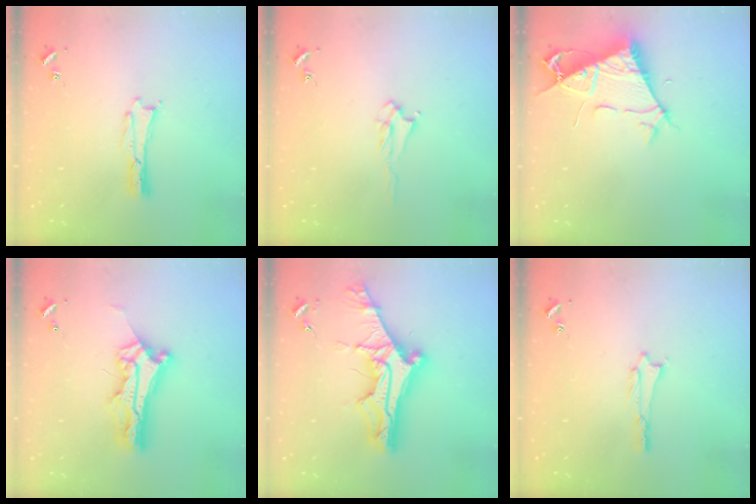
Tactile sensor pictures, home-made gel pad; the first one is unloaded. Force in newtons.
{"total": 3.1, "press": 3.1, "slide": 0.5}
{"total": 7.7, "press": 7.7, "slide": 0.8}
{"total": 10.1, "press": 10.0, "slide": 0.7}
{"total": 13.2, "press": 13.1, "slide": 1.4}
{"total": 0.8, "press": 0.8, "slide": 0.1}